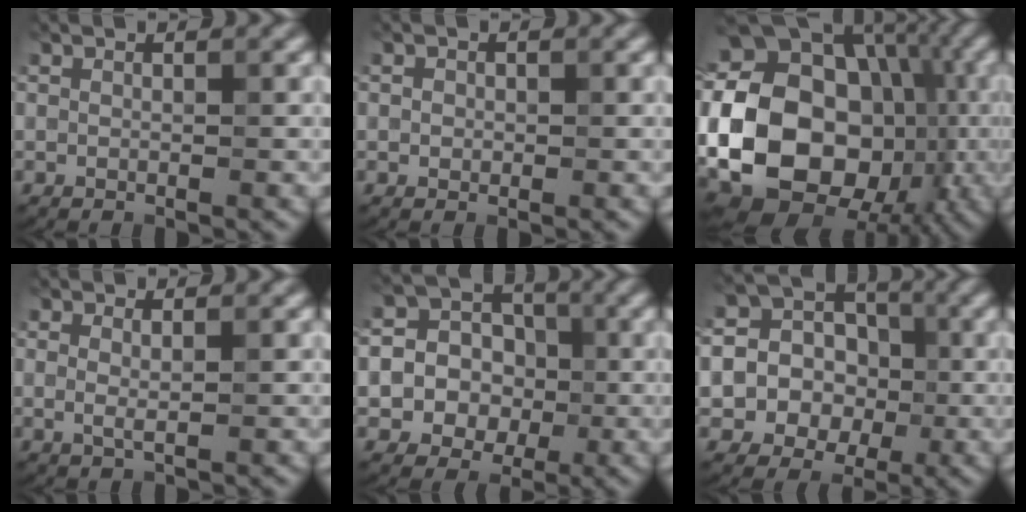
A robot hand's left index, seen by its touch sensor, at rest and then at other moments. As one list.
[{"total": 0.7, "force": [0.0, 0.7, 0.2], "torque": [-0.002, -0.003, -0.002]}, {"total": 23.9, "force": [-3.1, 20.1, 12.6], "torque": [-0.212, -0.004, -0.098]}, {"total": 1.2, "force": [0.3, 0.4, 1.1], "torque": [-0.022, -0.004, 0.006]}, {"total": 9.4, "force": [-1.3, 8.7, 3.4], "torque": [-0.061, 0.012, -0.048]}, {"total": 11.7, "force": [-1.4, 10.9, 4.1], "torque": [-0.088, 0.011, -0.051]}]